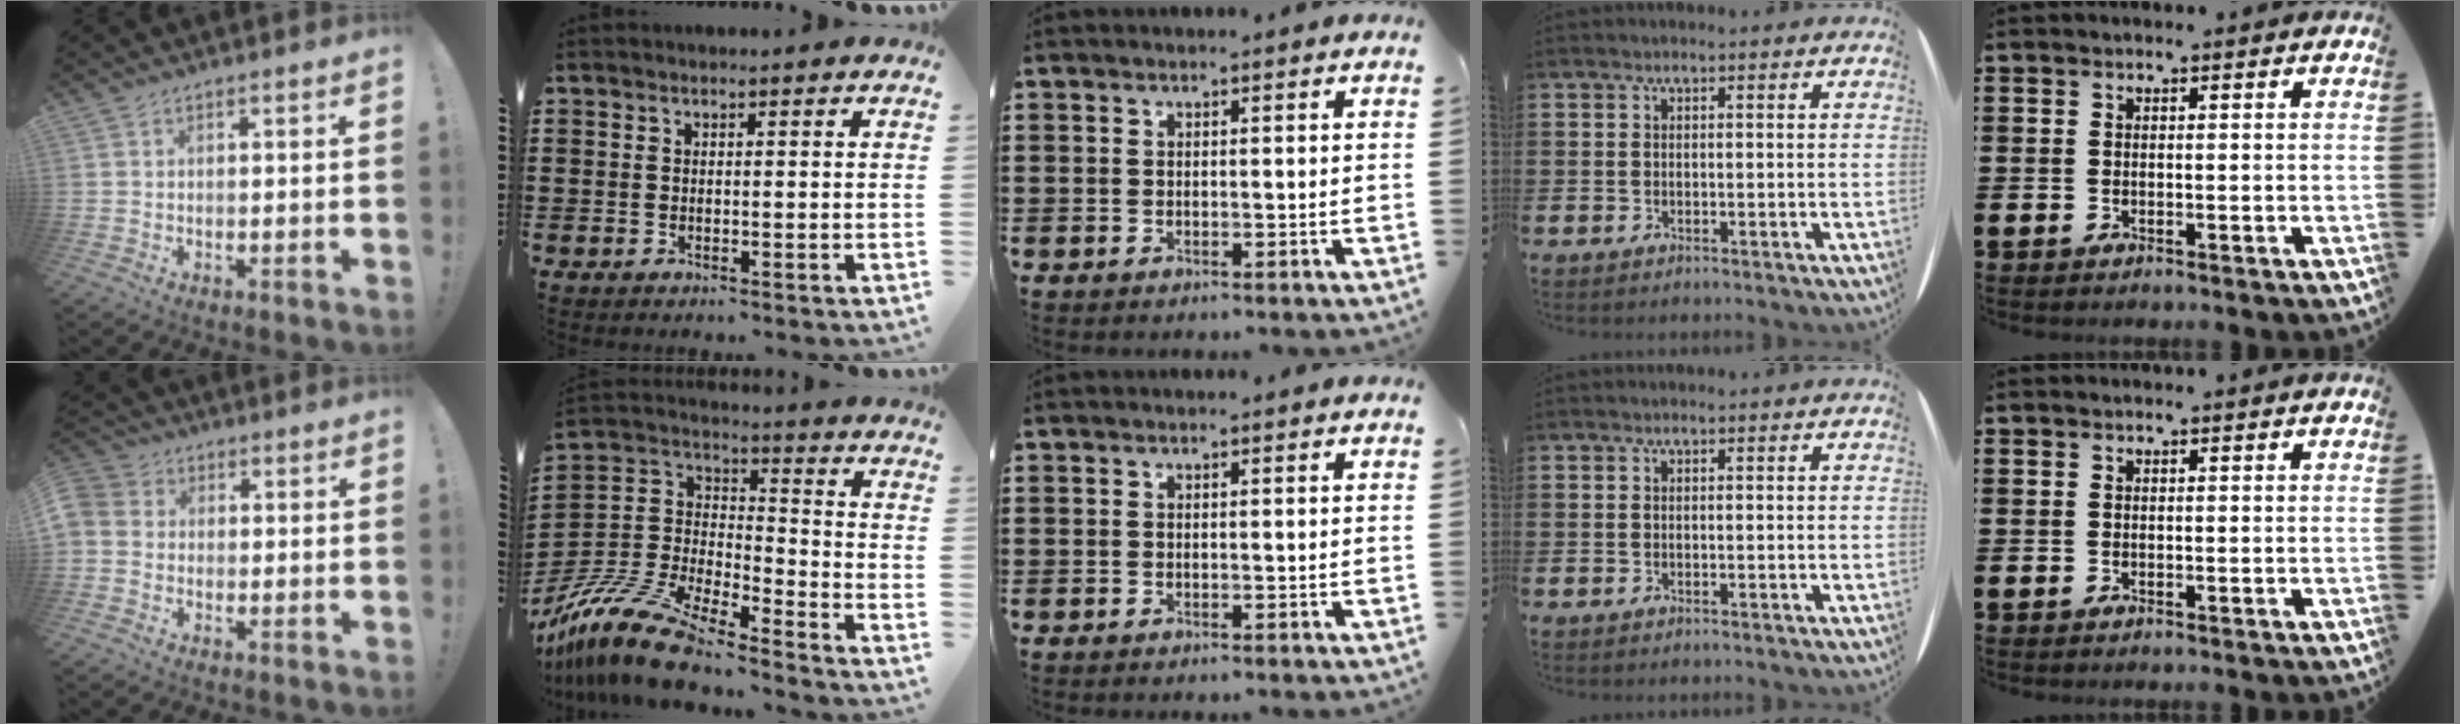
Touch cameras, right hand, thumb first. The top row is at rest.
{"thumb": {"total": 4.0, "force": [-1.2, 3.4, 1.7], "torque": [-0.043, 0.009, -0.021]}, "index": {"total": 13.5, "force": [-12.0, 2.9, 5.6], "torque": [-0.141, 0.021, -0.242]}}